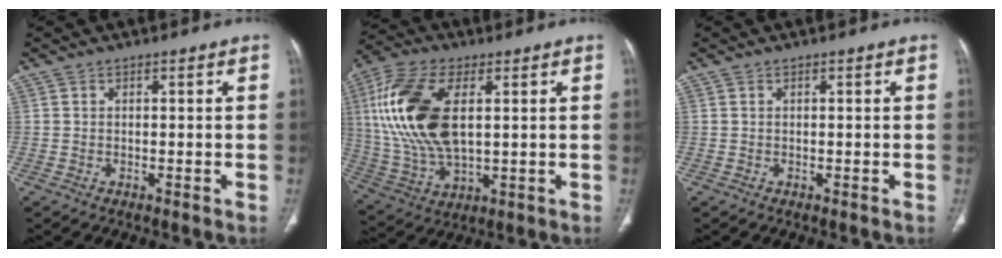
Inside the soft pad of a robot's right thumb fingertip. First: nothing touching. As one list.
[{"total": 19.3, "force": [3.7, 9.9, 16.2], "torque": [-0.348, -0.005, 0.074]}, {"total": 0.0}]